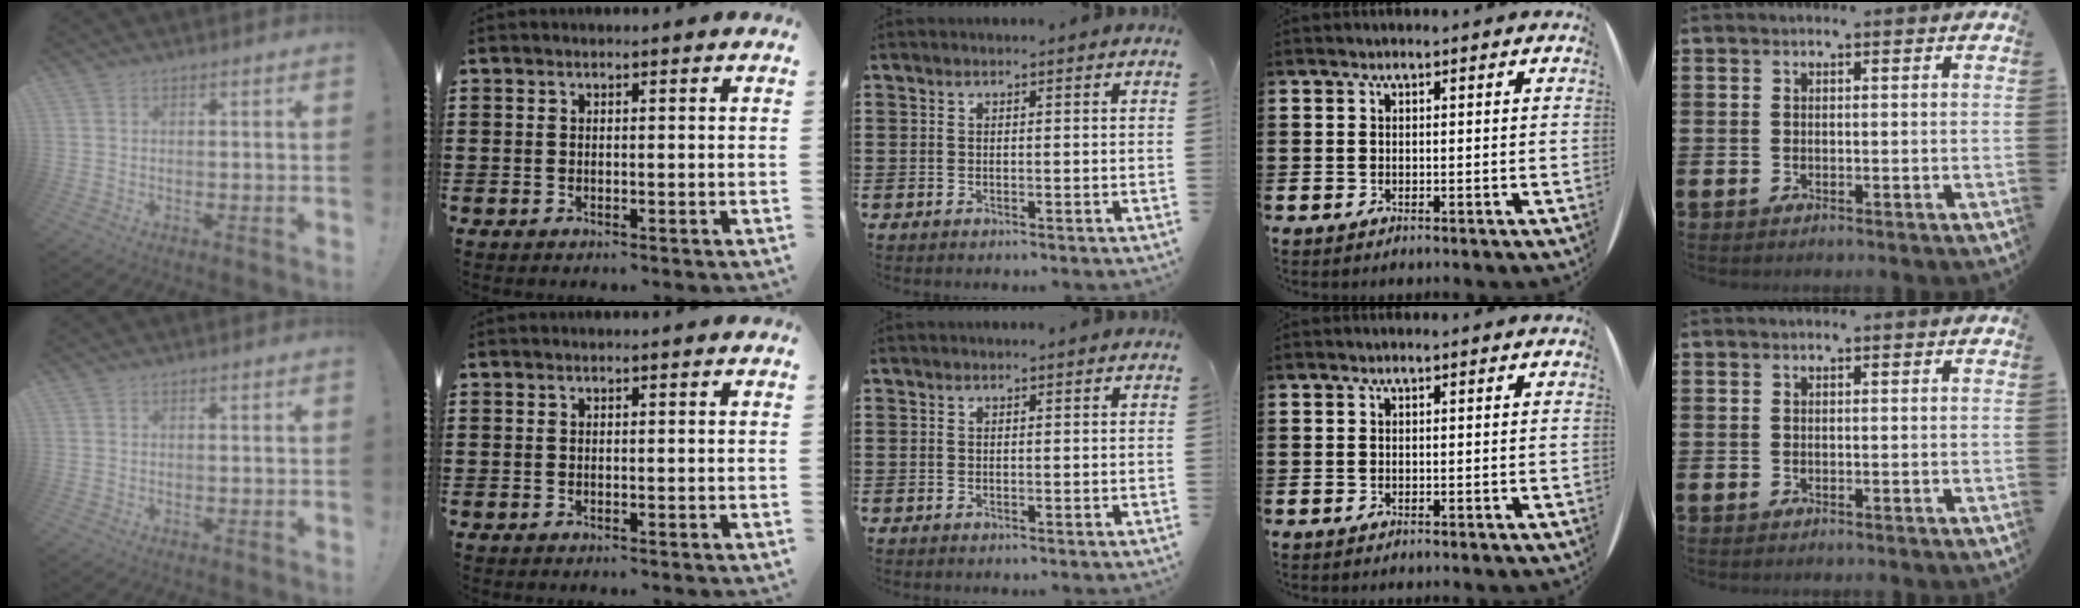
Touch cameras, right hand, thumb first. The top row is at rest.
{}